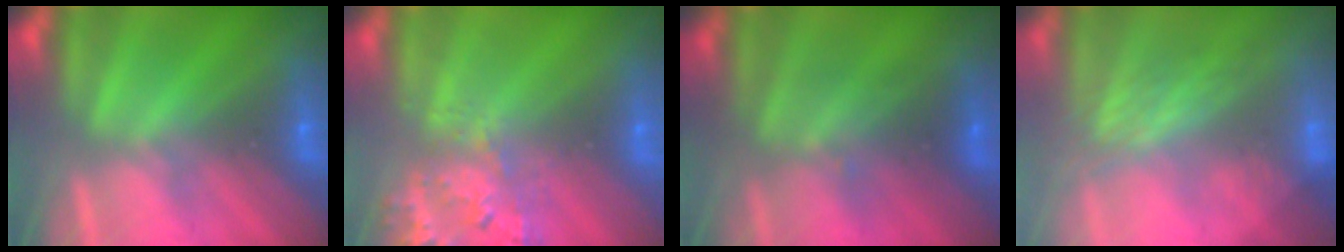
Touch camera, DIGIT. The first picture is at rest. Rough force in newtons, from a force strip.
{"total": 2.8}
{"total": 2.3}
{"total": 2.8}